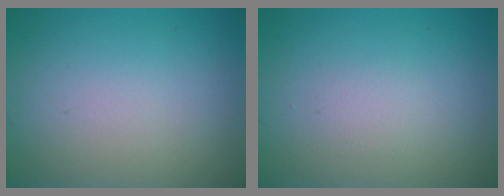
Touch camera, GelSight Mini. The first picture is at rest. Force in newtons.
{"total": 0.9, "press": 0.9, "slide": 0.1}